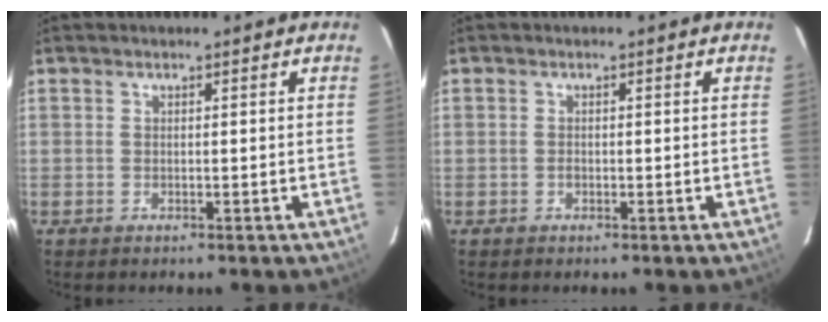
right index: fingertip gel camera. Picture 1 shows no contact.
{"total": 0.8, "force": [-0.3, 0.6, 0.4], "torque": [-0.006, 0.001, -0.007]}